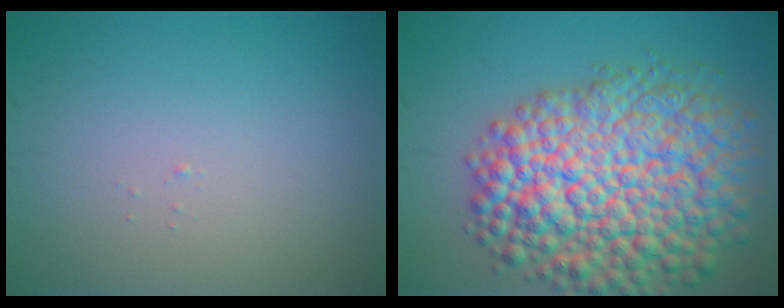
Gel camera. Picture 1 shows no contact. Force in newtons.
{"total": 12.8, "press": 12.8, "slide": 0.5}